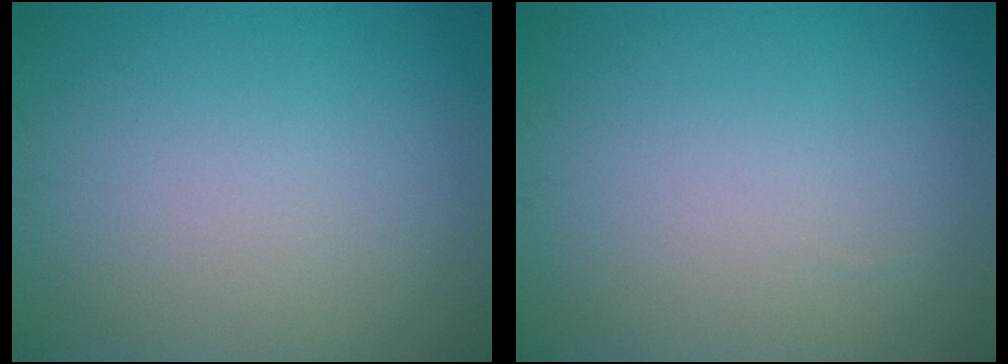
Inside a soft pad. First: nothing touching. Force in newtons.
{"total": 0.0}